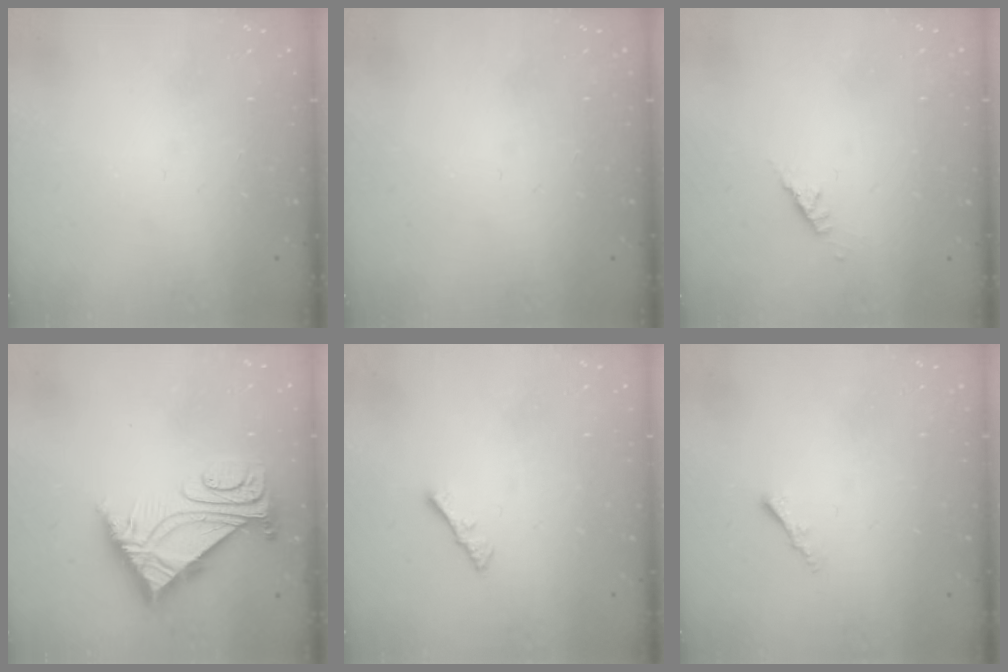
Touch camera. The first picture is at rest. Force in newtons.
{"total": 0.0}
{"total": 2.5, "press": 2.4, "slide": 0.7}
{"total": 8.0, "press": 7.9, "slide": 1.2}
{"total": 1.1, "press": 1.1, "slide": 0.4}
{"total": 1.5, "press": 1.5, "slide": 0.4}